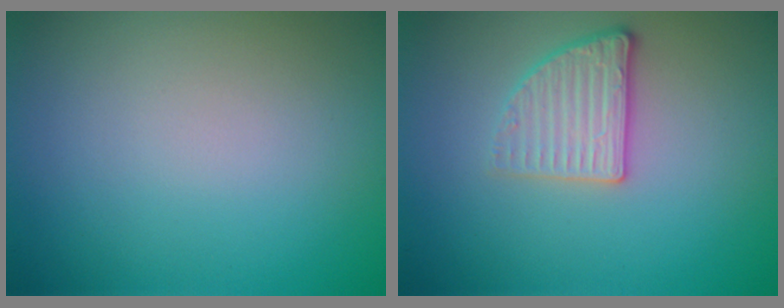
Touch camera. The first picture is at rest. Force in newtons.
{"total": 2.6, "press": 2.4, "slide": 1.0}